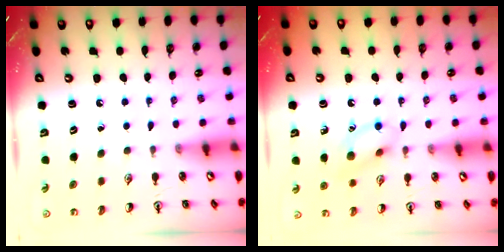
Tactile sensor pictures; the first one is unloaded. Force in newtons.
{"total": 11.0, "press": 10.9, "slide": 1.6}